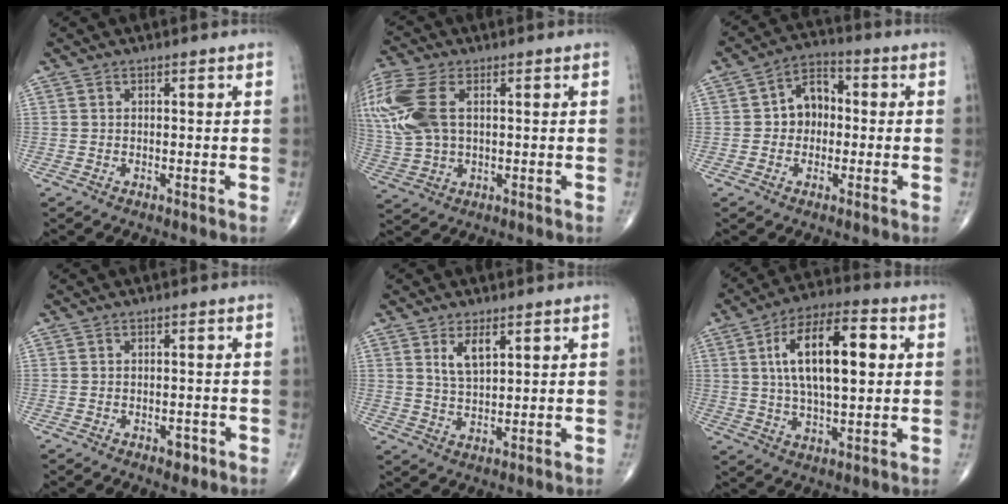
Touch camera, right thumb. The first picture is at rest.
{"total": 13.4, "force": [3.1, 7.6, 10.6], "torque": [-0.285, 0.008, 0.065]}
{"total": 7.2, "force": [0.1, 5.5, 4.7], "torque": [-0.046, 0.023, -0.011]}
{"total": 2.0, "force": [-1.1, 1.2, 1.2], "torque": [-0.008, 0.005, -0.013]}
{"total": 4.7, "force": [2.4, 2.0, 3.6], "torque": [-0.060, -0.016, 0.048]}
{"total": 17.1, "force": [3.5, 7.3, 15.0], "torque": [-0.246, 0.011, 0.056]}